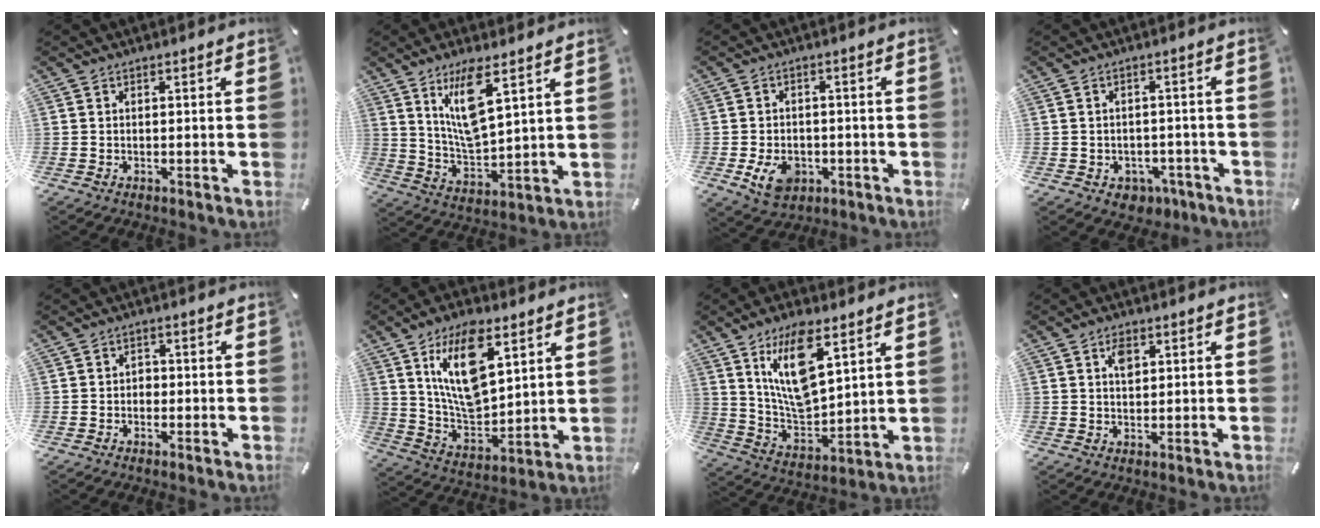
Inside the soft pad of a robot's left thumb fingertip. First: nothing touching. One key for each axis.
{"total": 12.0, "fx": 7.2, "fy": 3.5, "fz": 8.9, "tx": -0.171, "ty": -0.026, "tz": 0.126}
{"total": 6.9, "fx": -2.1, "fy": 5.2, "fz": 4.0, "tx": -0.082, "ty": 0.004, "tz": -0.038}
{"total": 3.9, "fx": -1.4, "fy": 3.4, "fz": 1.5, "tx": -0.018, "ty": 0.008, "tz": -0.025}
{"total": 1.7, "fx": -0.6, "fy": 1.4, "fz": 0.8, "tx": -0.017, "ty": 0.007, "tz": -0.015}
{"total": 16.3, "fx": 8.5, "fy": 8.5, "fz": 11.1, "tx": -0.229, "ty": -0.028, "tz": 0.146}
{"total": 15.2, "fx": 8.7, "fy": 6.9, "fz": 10.5, "tx": -0.210, "ty": -0.034, "tz": 0.150}
{"total": 3.4, "fx": 1.4, "fy": 2.2, "fz": 2.2, "tx": -0.031, "ty": -0.002, "tz": 0.020}